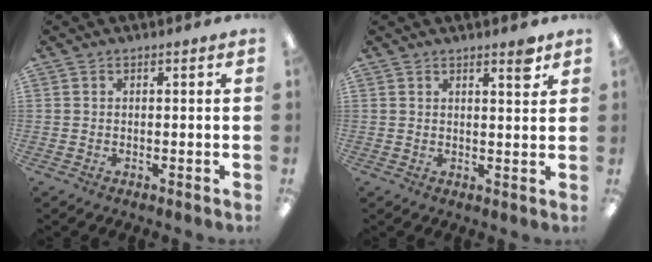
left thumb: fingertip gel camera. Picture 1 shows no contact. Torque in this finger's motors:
{"motor_torque": [-0.08, 0.03, -0.33, -0.05, 0.09]}